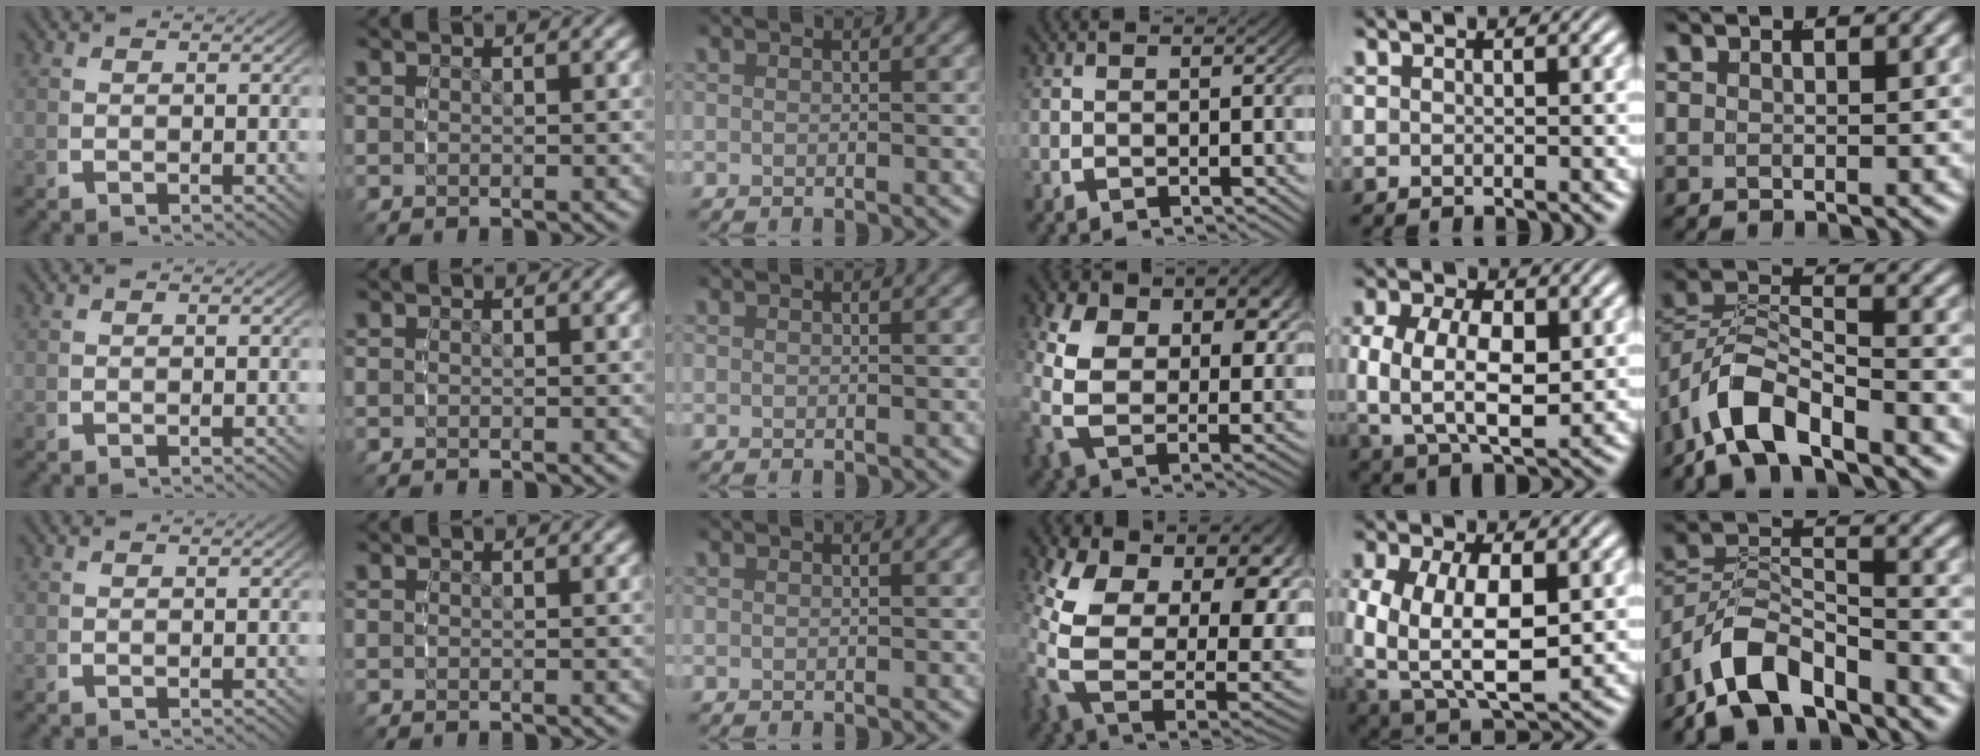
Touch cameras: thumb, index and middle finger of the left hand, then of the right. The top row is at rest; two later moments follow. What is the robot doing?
{"motion": "grasp_and_lifting", "object": "backpack"}